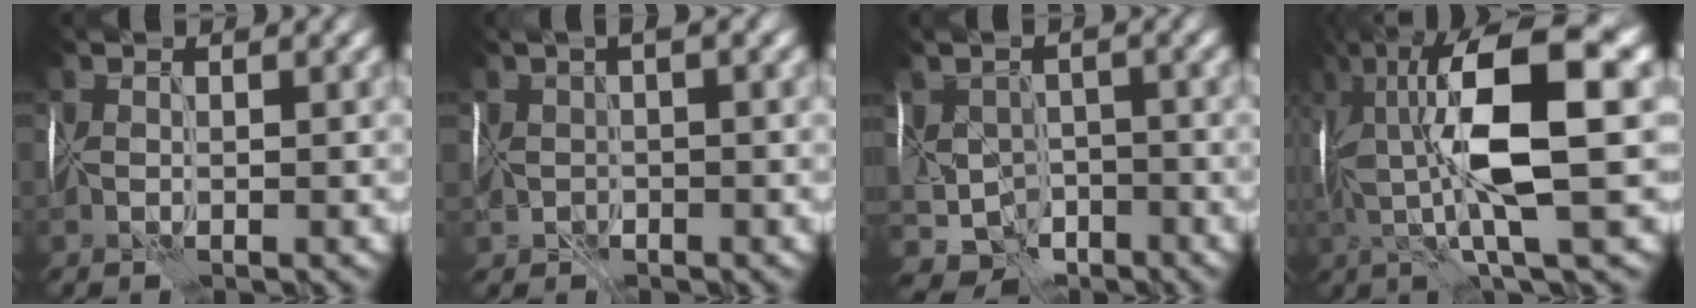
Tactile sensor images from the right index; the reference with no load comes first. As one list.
[{"total": 1.7, "force": [-0.3, 1.3, 1.1], "torque": [-0.020, 0.006, -0.009]}, {"total": 4.8, "force": [-2.8, 3.6, 1.3], "torque": [-0.010, -0.003, -0.050]}, {"total": 10.8, "force": [1.7, 2.2, 10.5], "torque": [-0.194, 0.013, 0.036]}]